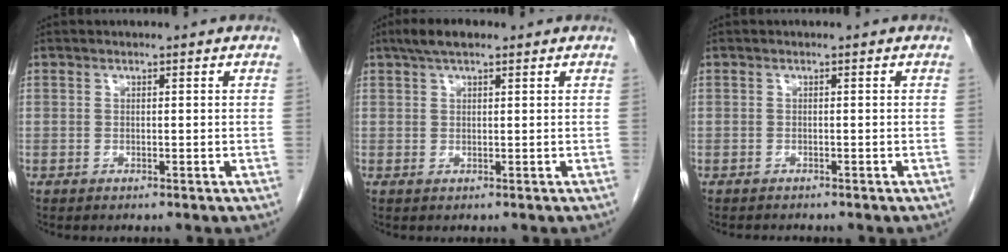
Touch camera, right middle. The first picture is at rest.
{"total": 4.0, "force": [2.6, 1.3, 2.7], "torque": [-0.054, 0.019, 0.045]}
{"total": 1.0, "force": [-1.0, 0.1, 0.2], "torque": [-0.006, -0.004, -0.011]}